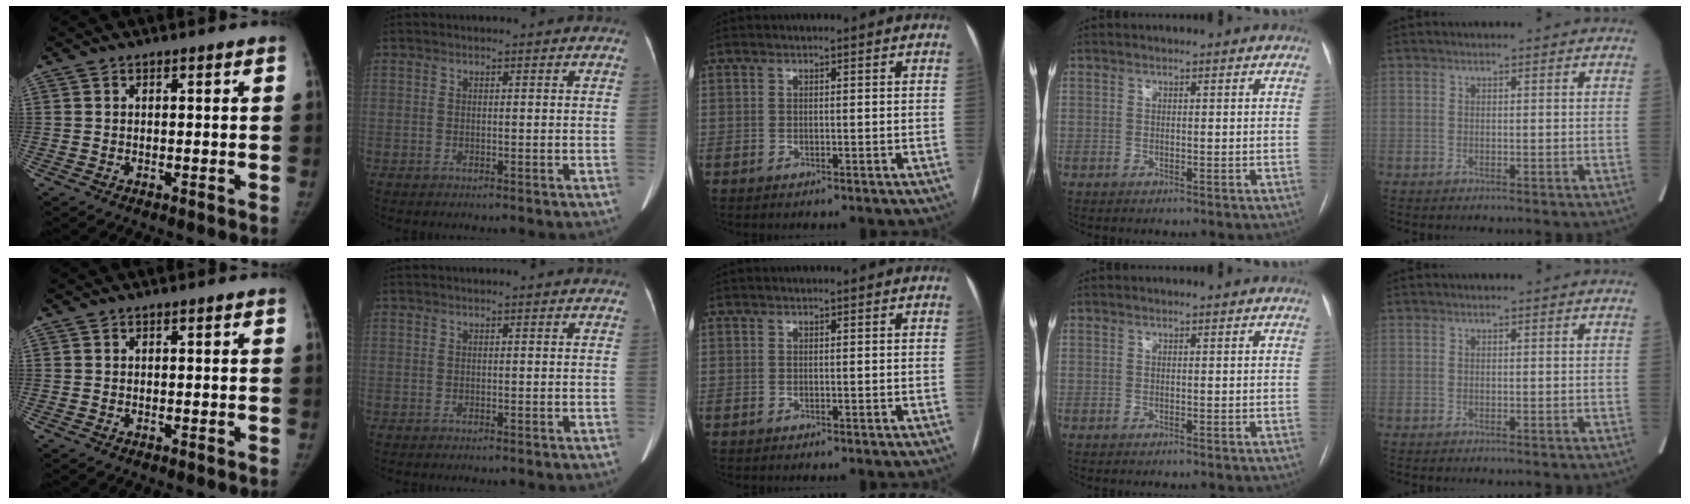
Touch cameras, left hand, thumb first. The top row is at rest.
{}